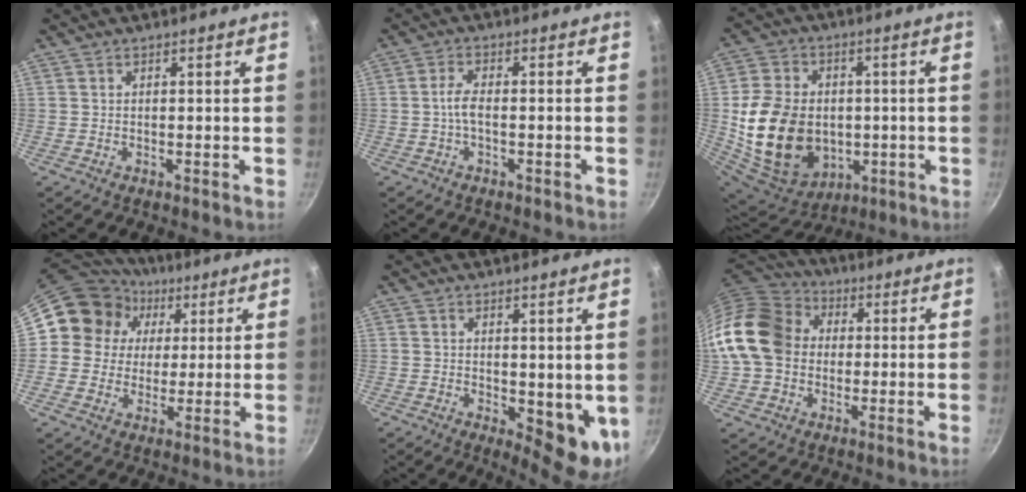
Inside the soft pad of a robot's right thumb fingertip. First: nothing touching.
{"total": 3.1, "force": [-1.0, 1.1, 2.8], "torque": [-0.067, 0.016, -0.024]}
{"total": 21.6, "force": [-1.7, 16.8, 13.6], "torque": [-0.246, 0.009, -0.009]}
{"total": 13.0, "force": [4.2, 11.7, 3.8], "torque": [-0.039, 0.005, 0.056]}
{"total": 7.7, "force": [1.2, 3.7, 6.6], "torque": [-0.069, -0.017, 0.026]}
{"total": 16.0, "force": [1.1, 13.1, 9.1], "torque": [-0.157, 0.032, 0.007]}